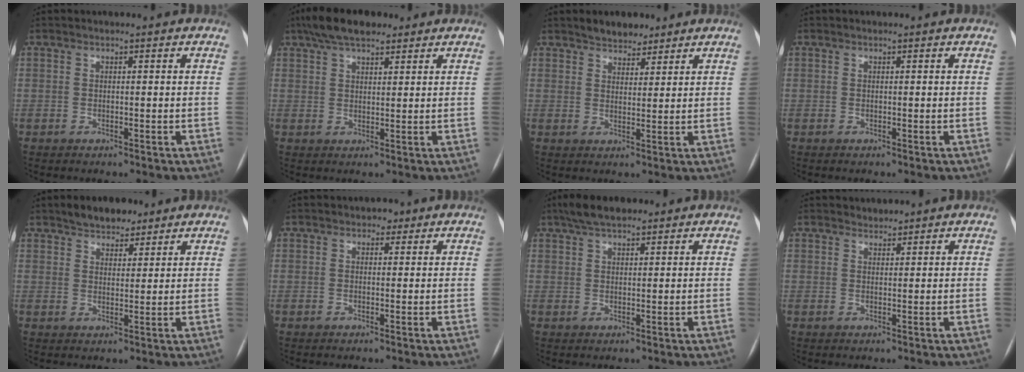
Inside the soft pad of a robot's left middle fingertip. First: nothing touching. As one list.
[{"total": 7.9, "force": [5.9, 2.8, 4.4], "torque": [-0.080, 0.029, 0.101]}, {"total": 4.1, "force": [3.4, 2.0, 1.2], "torque": [-0.017, 0.006, 0.057]}, {"total": 0.5, "force": [-0.3, -0.3, -0.2], "torque": [0.006, -0.005, -0.006]}, {"total": 5.2, "force": [4.2, 2.5, 1.9], "torque": [-0.028, 0.009, 0.072]}, {"total": 1.4, "force": [0.8, 1.0, 0.4], "torque": [-0.001, 0.002, 0.007]}, {"total": 5.4, "force": [4.2, 1.7, 3.0], "torque": [-0.059, 0.023, 0.074]}, {"total": 1.2, "force": [1.1, 0.3, -0.2], "torque": [-0.002, 0.004, 0.020]}]